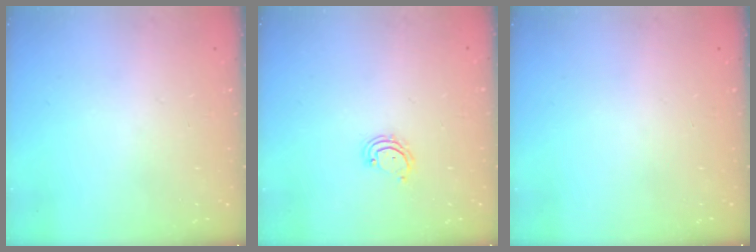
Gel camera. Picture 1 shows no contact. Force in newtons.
{"total": 3.5, "press": 3.5, "slide": 0.2}
{"total": 0.0}